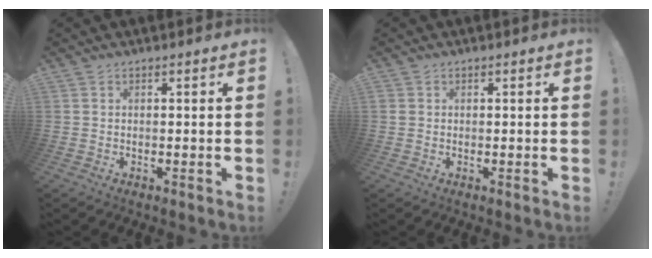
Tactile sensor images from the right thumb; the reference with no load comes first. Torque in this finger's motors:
{"motor_torque": [-0.16, 0.06, 0.16, -0.05, 0.00]}